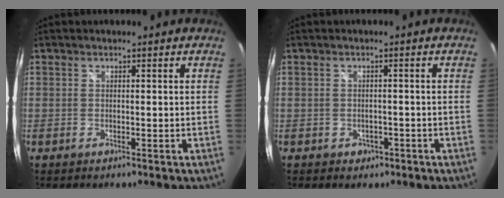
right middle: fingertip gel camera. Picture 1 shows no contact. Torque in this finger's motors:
{"motor_torque": [-0.13, -0.06, 0.05, 0.01]}